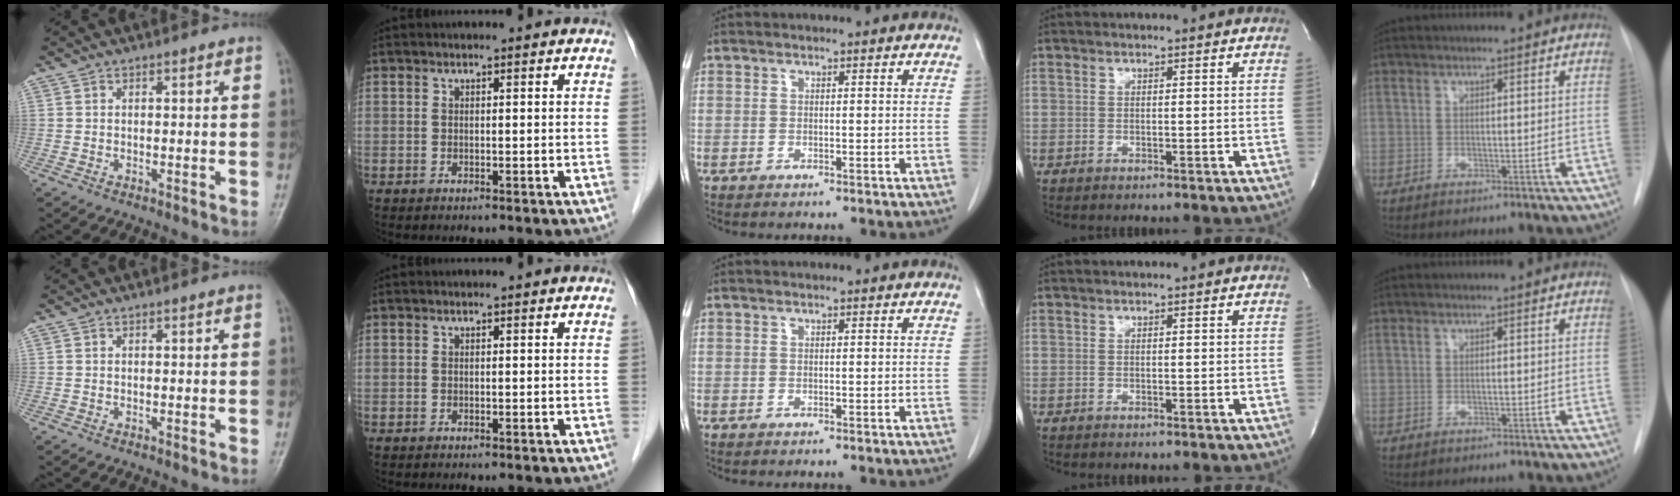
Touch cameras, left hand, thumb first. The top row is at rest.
{}